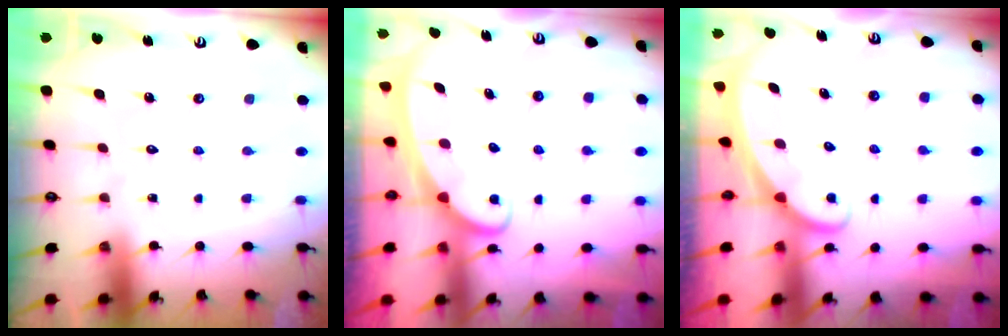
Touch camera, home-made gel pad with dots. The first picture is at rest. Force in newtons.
{"total": 2.5, "press": 2.5, "slide": 0.5}
{"total": 1.6, "press": 1.6, "slide": 0.1}